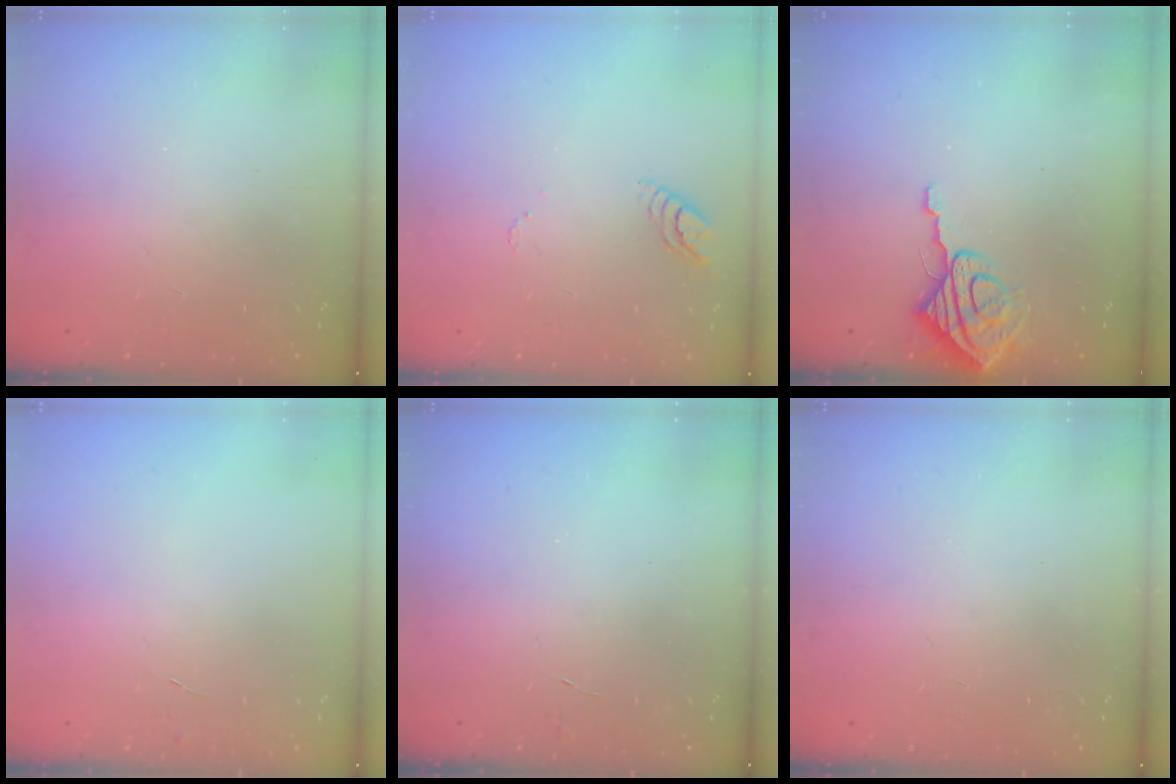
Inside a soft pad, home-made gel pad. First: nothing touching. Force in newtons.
{"total": 3.3, "press": 3.3, "slide": 0.3}
{"total": 8.1, "press": 8.1, "slide": 0.6}
{"total": 3.6, "press": 3.6, "slide": 0.3}
{"total": 2.8, "press": 2.8, "slide": 0.3}
{"total": 0.0}